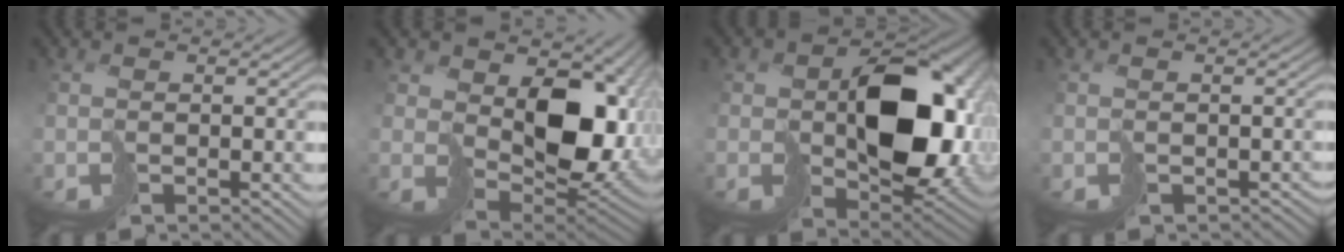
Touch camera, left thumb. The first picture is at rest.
{"total": 13.7, "force": [2.6, 9.3, 9.7], "torque": [-0.164, -0.023, 0.068]}
{"total": 15.0, "force": [1.3, 10.5, 10.7], "torque": [-0.147, -0.024, 0.046]}
{"total": 1.8, "force": [-1.0, 1.3, 0.8], "torque": [-0.004, -0.009, -0.016]}